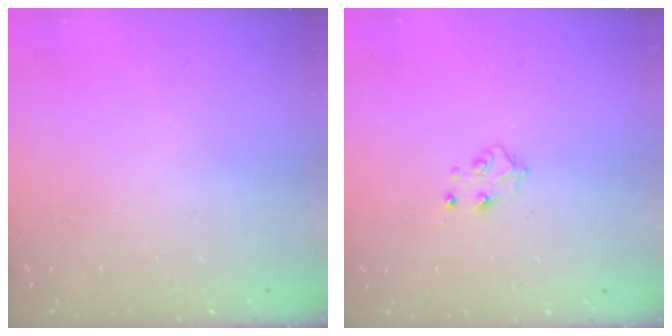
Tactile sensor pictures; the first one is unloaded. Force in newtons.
{"total": 4.4, "press": 4.4, "slide": 0.5}